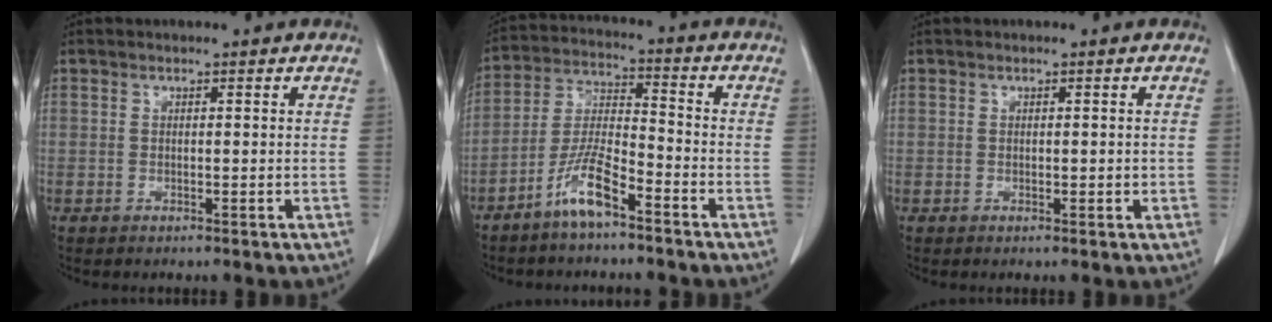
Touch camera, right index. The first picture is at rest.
{"total": 8.2, "force": [-5.4, 1.3, 6.0], "torque": [-0.131, -0.003, -0.108]}
{"total": 1.1, "force": [-0.1, 0.6, 0.9], "torque": [-0.012, 0.000, 0.002]}